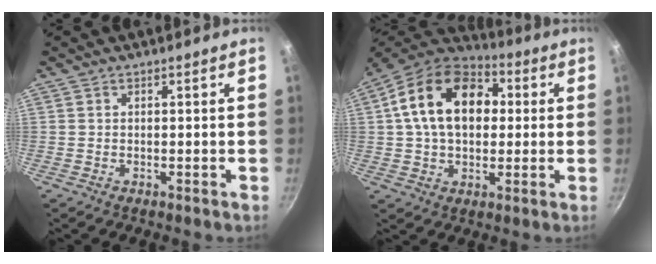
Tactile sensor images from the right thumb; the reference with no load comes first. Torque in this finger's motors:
{"motor_torque": [0.70, 3.38, 1.51, 0.28, 0.38]}